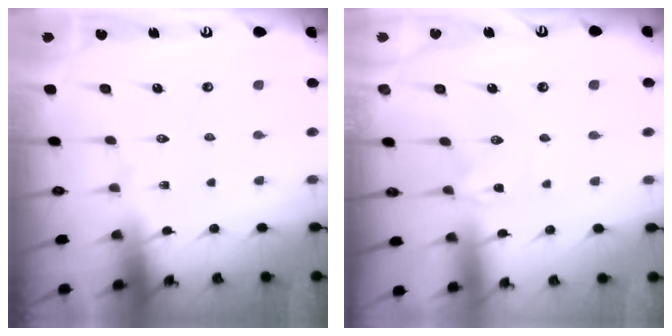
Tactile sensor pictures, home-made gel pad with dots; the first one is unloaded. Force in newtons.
{"total": 0.8, "press": 0.8, "slide": 0.2}